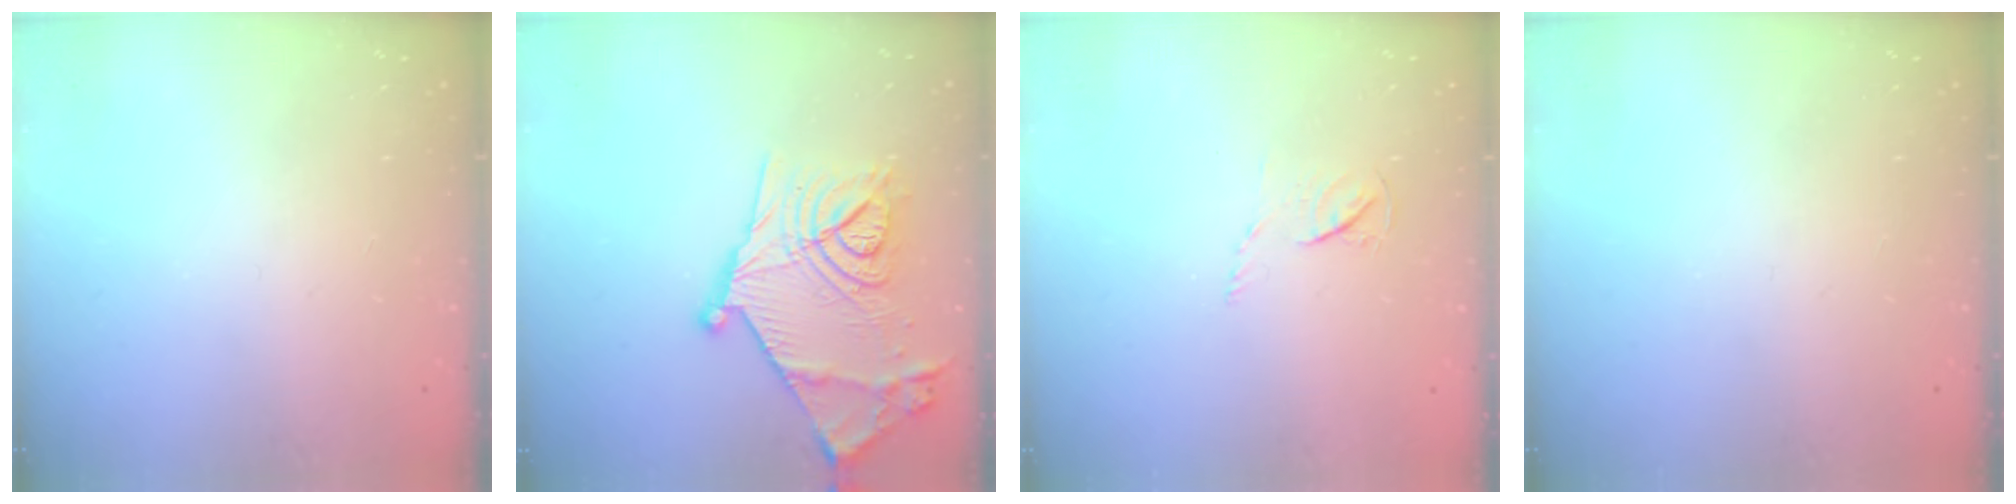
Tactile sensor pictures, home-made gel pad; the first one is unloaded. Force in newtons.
{"total": 22.3, "press": 22.3, "slide": 1.1}
{"total": 4.4, "press": 4.4, "slide": 0.6}
{"total": 0.0}